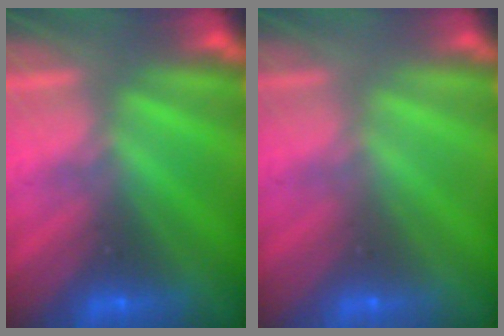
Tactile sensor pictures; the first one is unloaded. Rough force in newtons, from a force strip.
{"total": 4.5}